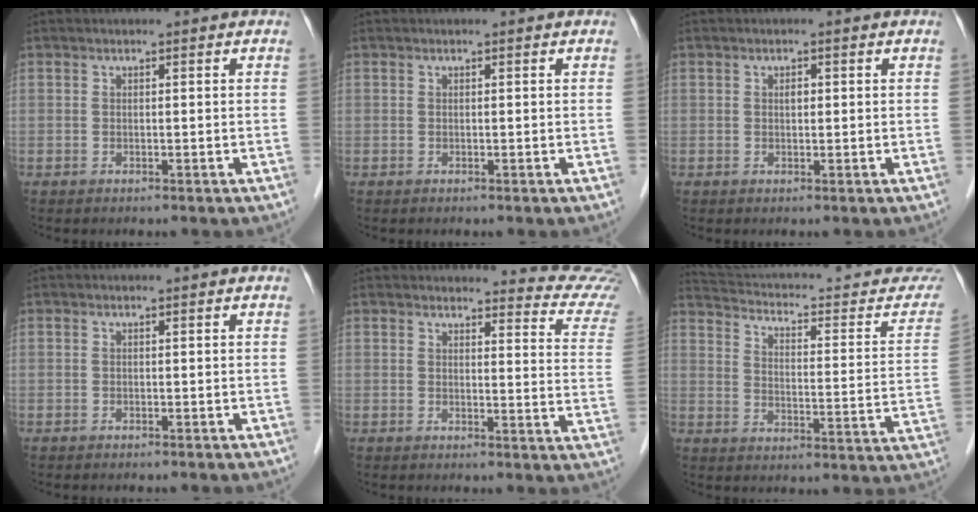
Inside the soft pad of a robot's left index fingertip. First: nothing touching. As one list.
[{"total": 0.0}, {"total": 1.0, "force": [0.2, 0.5, 0.9], "torque": [-0.014, 0.001, 0.005]}, {"total": 0.0}, {"total": 13.8, "force": [13.7, 0.6, 1.2], "torque": [0.021, -0.106, 0.112]}, {"total": 24.6, "force": [23.5, 2.0, 7.0], "torque": [-0.101, -0.100, 0.287]}]